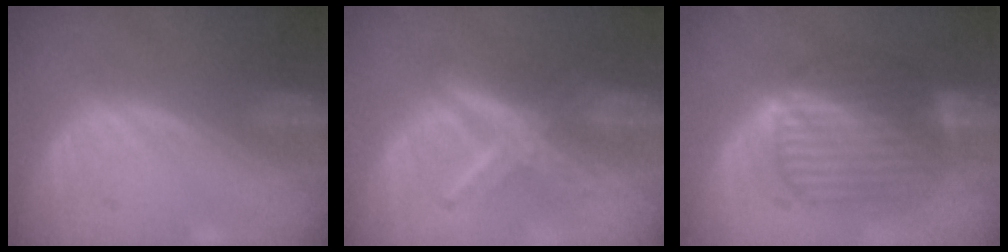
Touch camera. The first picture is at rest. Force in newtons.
{"total": 6.3, "press": 6.3, "slide": 0.2}
{"total": 9.2, "press": 9.2, "slide": 0.7}